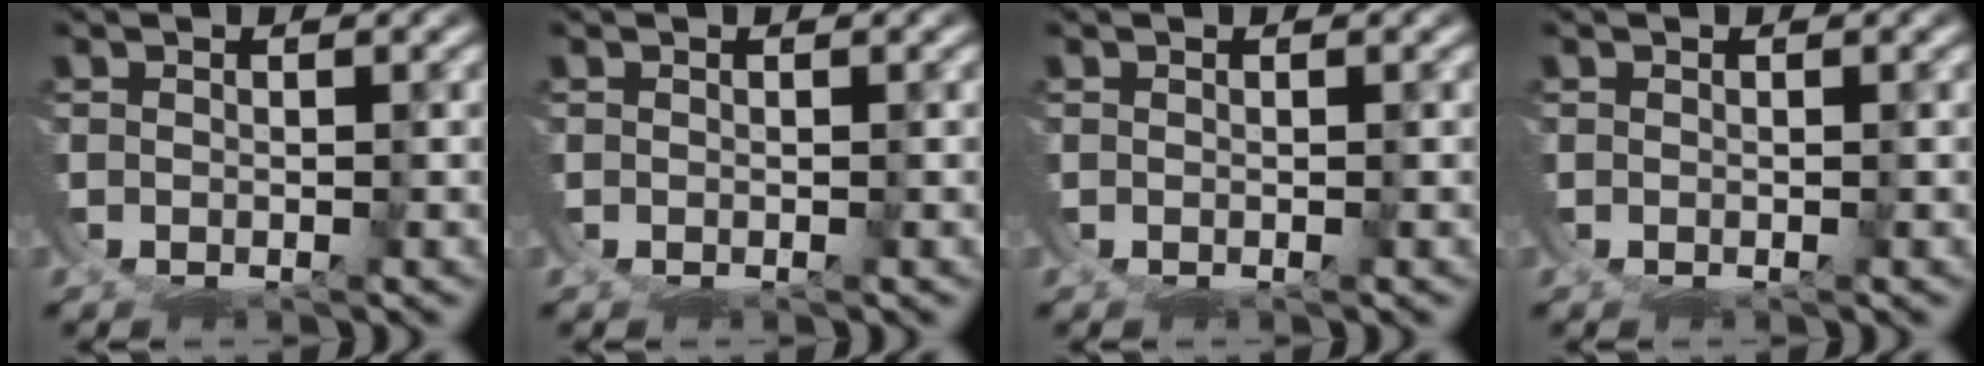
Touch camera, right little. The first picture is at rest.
{"total": 0.0}
{"total": 0.0}
{"total": 0.0}